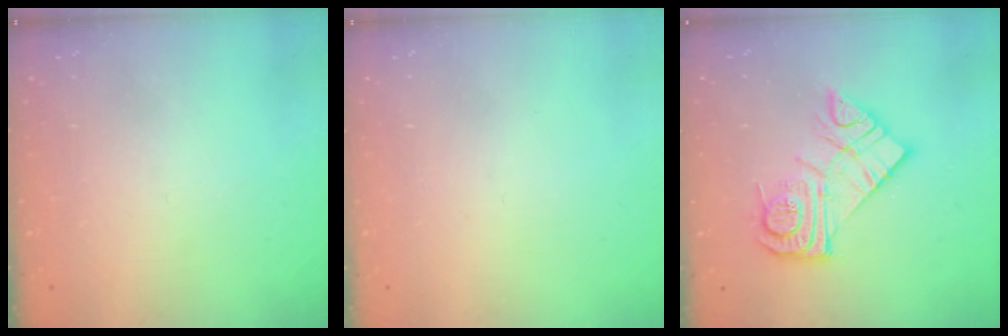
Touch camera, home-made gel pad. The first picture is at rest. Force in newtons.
{"total": 1.6, "press": 1.6, "slide": 0.1}
{"total": 13.4, "press": 13.4, "slide": 1.1}